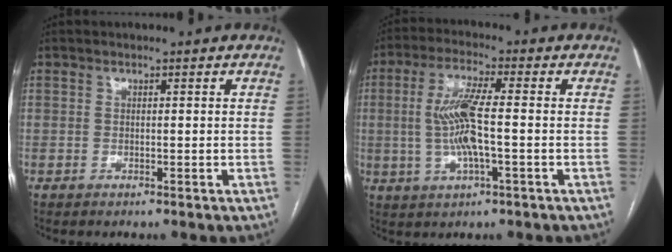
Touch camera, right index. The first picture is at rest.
{"total": 8.6, "force": [-0.5, 1.0, 8.5], "torque": [-0.175, 0.004, -0.012]}